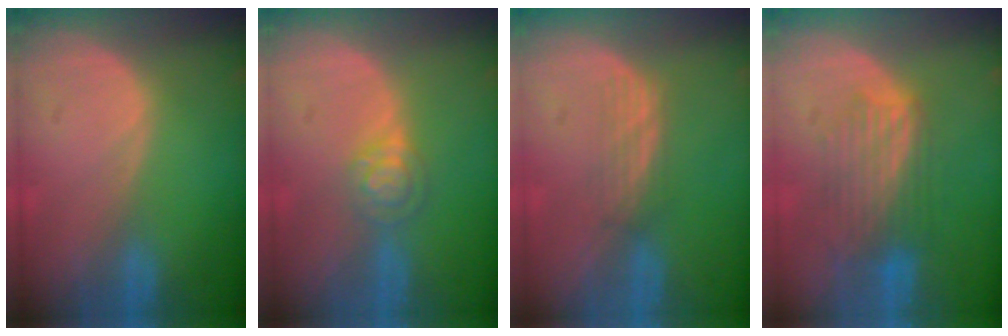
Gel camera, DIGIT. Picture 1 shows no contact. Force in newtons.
{"total": 4.0, "press": 3.6, "slide": 1.7}
{"total": 2.9, "press": 2.6, "slide": 1.4}
{"total": 6.3, "press": 6.3, "slide": 0.6}